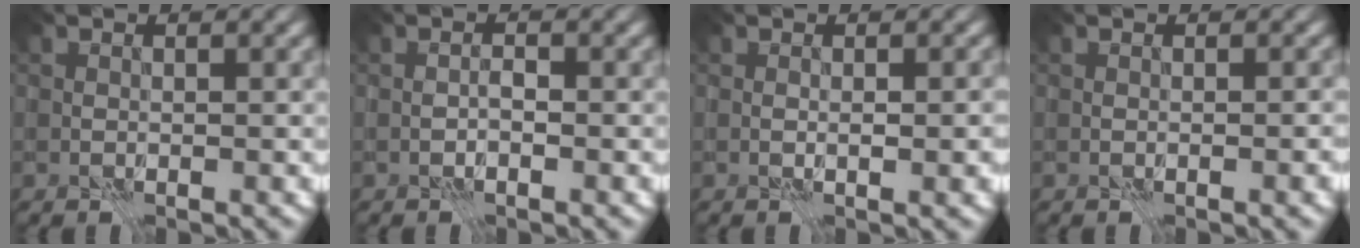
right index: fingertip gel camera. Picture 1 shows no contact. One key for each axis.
{"total": 0.7, "fx": -0.5, "fy": 0.2, "fz": 0.5, "tx": -0.010, "ty": 0.004, "tz": -0.011}
{"total": 1.9, "fx": -0.2, "fy": 0.5, "fz": 1.8, "tx": -0.031, "ty": 0.001, "tz": -0.004}
{"total": 1.2, "fx": -0.6, "fy": 0.2, "fz": 1.0, "tx": -0.017, "ty": 0.000, "tz": -0.008}